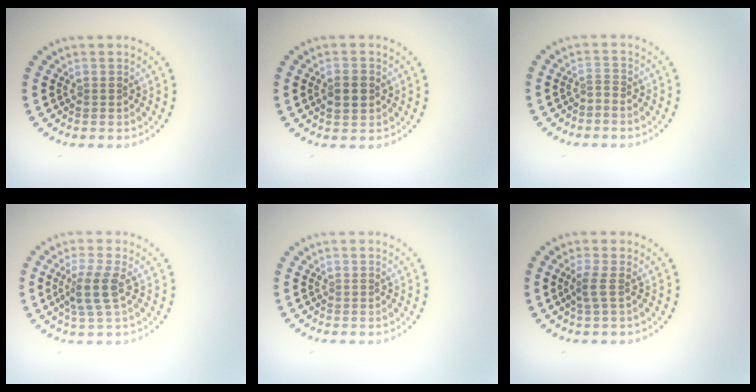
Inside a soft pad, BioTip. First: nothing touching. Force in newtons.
{"total": 2.5, "press": 2.5, "slide": 0.2}
{"total": 0.6, "press": 0.0, "slide": 0.6}
{"total": 3.0, "press": 2.5, "slide": 1.6}
{"total": 0.0}
{"total": 1.6, "press": 1.1, "slide": 1.2}